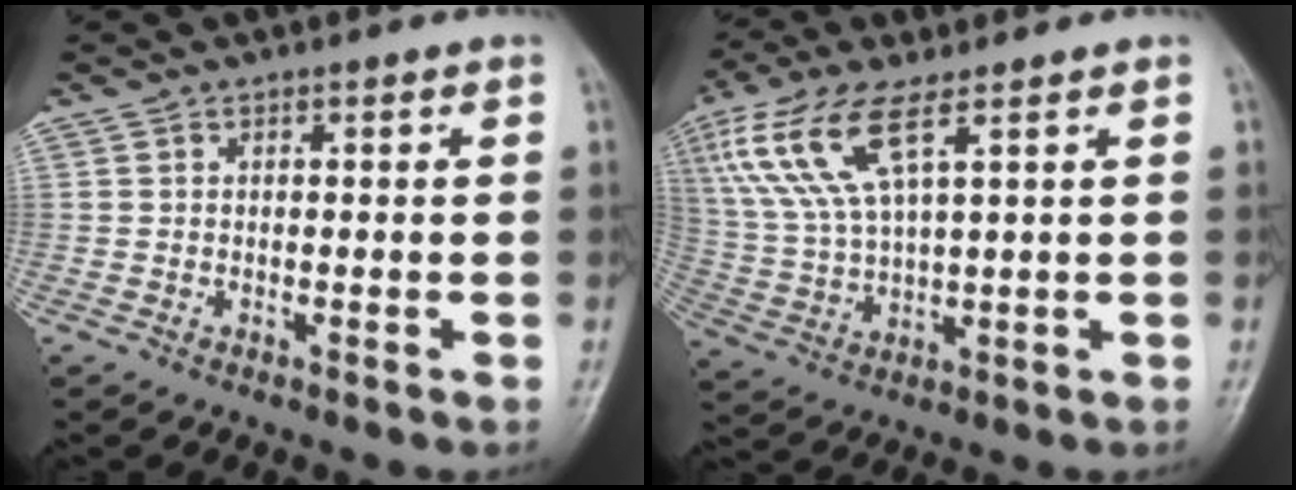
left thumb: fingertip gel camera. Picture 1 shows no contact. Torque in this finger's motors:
{"motor_torque": [0.56, 0.61, 1.69, -1.02, 0.21]}